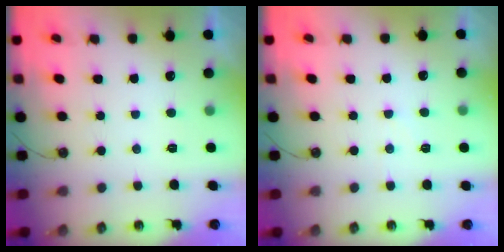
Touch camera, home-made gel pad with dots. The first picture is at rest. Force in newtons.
{"total": 3.7, "press": 3.6, "slide": 0.6}